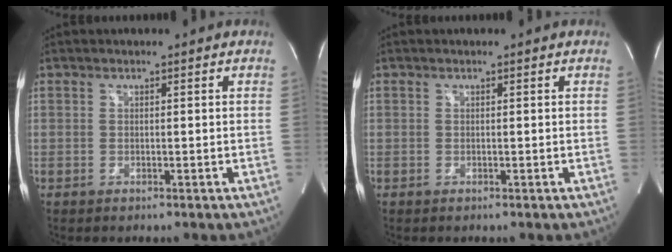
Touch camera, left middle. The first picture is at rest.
{"total": 0.0}